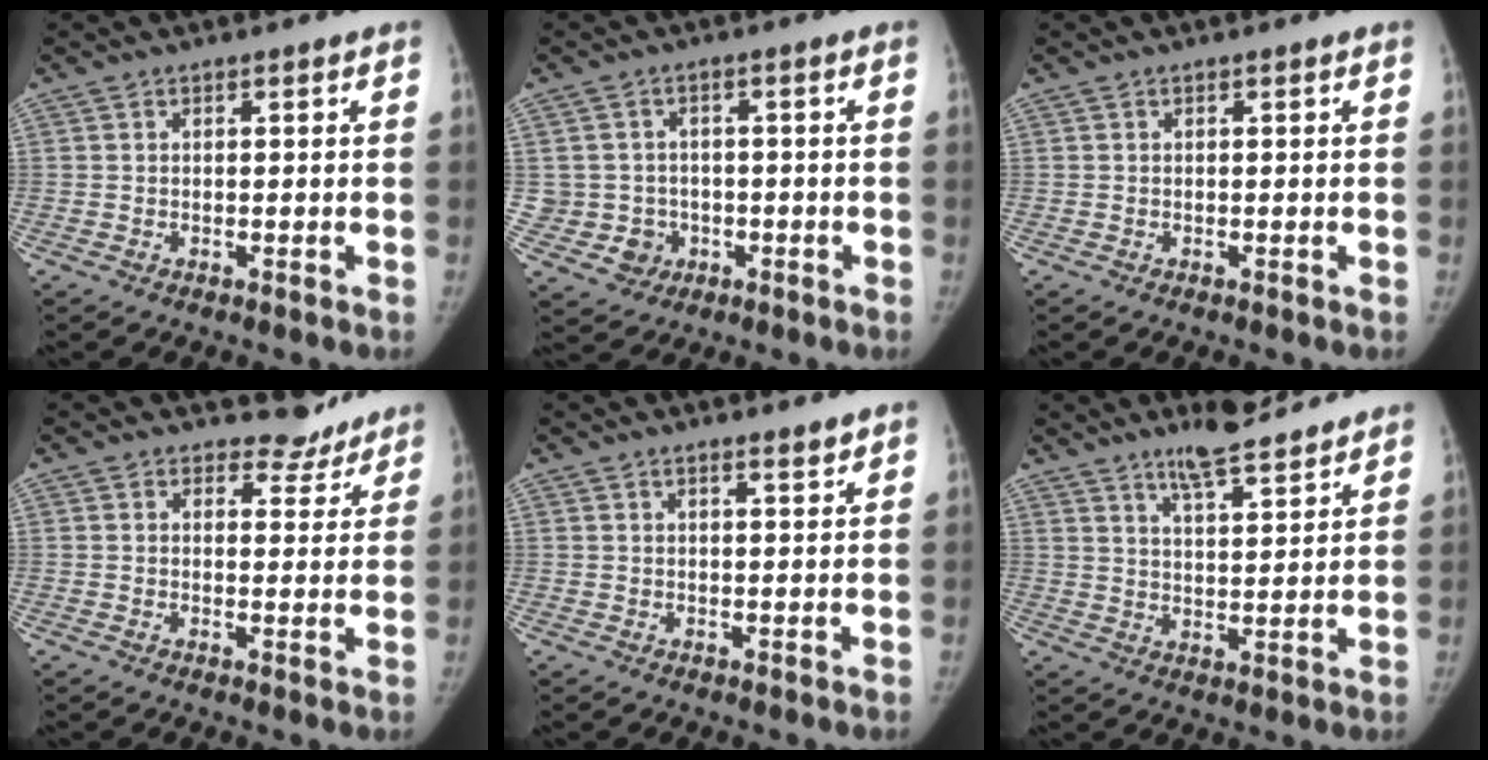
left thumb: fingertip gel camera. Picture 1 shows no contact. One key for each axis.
{"total": 5.9, "fx": -1.0, "fy": 5.8, "fz": 0.5, "tx": 0.021, "ty": 0.014, "tz": -0.010}
{"total": 0.0}
{"total": 4.6, "fx": 4.1, "fy": 2.2, "fz": -0.3, "tx": 0.032, "ty": -0.035, "tz": 0.046}
{"total": 1.8, "fx": 1.5, "fy": 0.2, "fz": 0.9, "tx": -0.006, "ty": -0.012, "tz": 0.023}
{"total": 9.1, "fx": 7.4, "fy": 2.0, "fz": 4.8, "tx": -0.061, "ty": -0.046, "tz": 0.124}